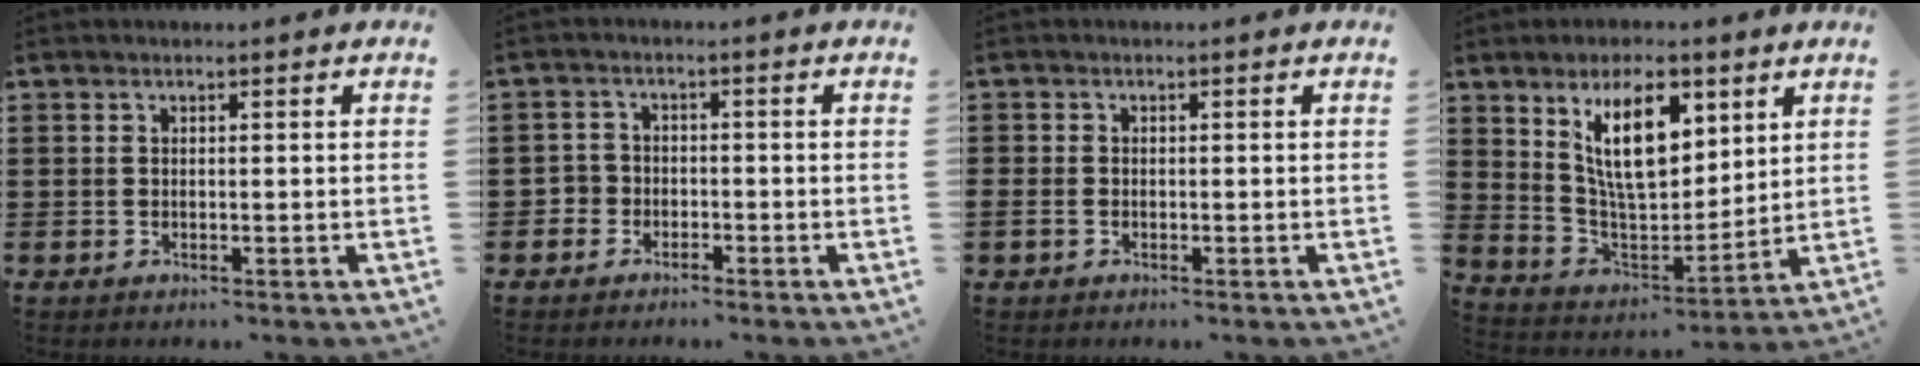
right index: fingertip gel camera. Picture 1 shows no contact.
{"total": 2.4, "force": [-1.7, 1.6, 0.0], "torque": [-0.011, 0.003, -0.039]}
{"total": 0.9, "force": [-0.5, 0.6, 0.5], "torque": [-0.011, -0.001, -0.009]}
{"total": 12.3, "force": [5.9, 5.1, 9.4], "torque": [-0.173, -0.002, 0.107]}